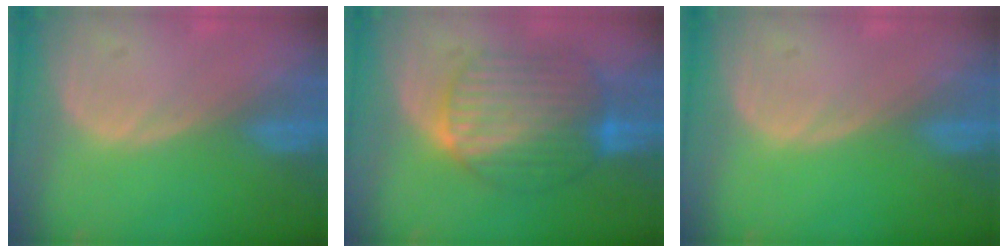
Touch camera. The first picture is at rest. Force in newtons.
{"total": 9.9, "press": 9.8, "slide": 1.0}
{"total": 0.0}